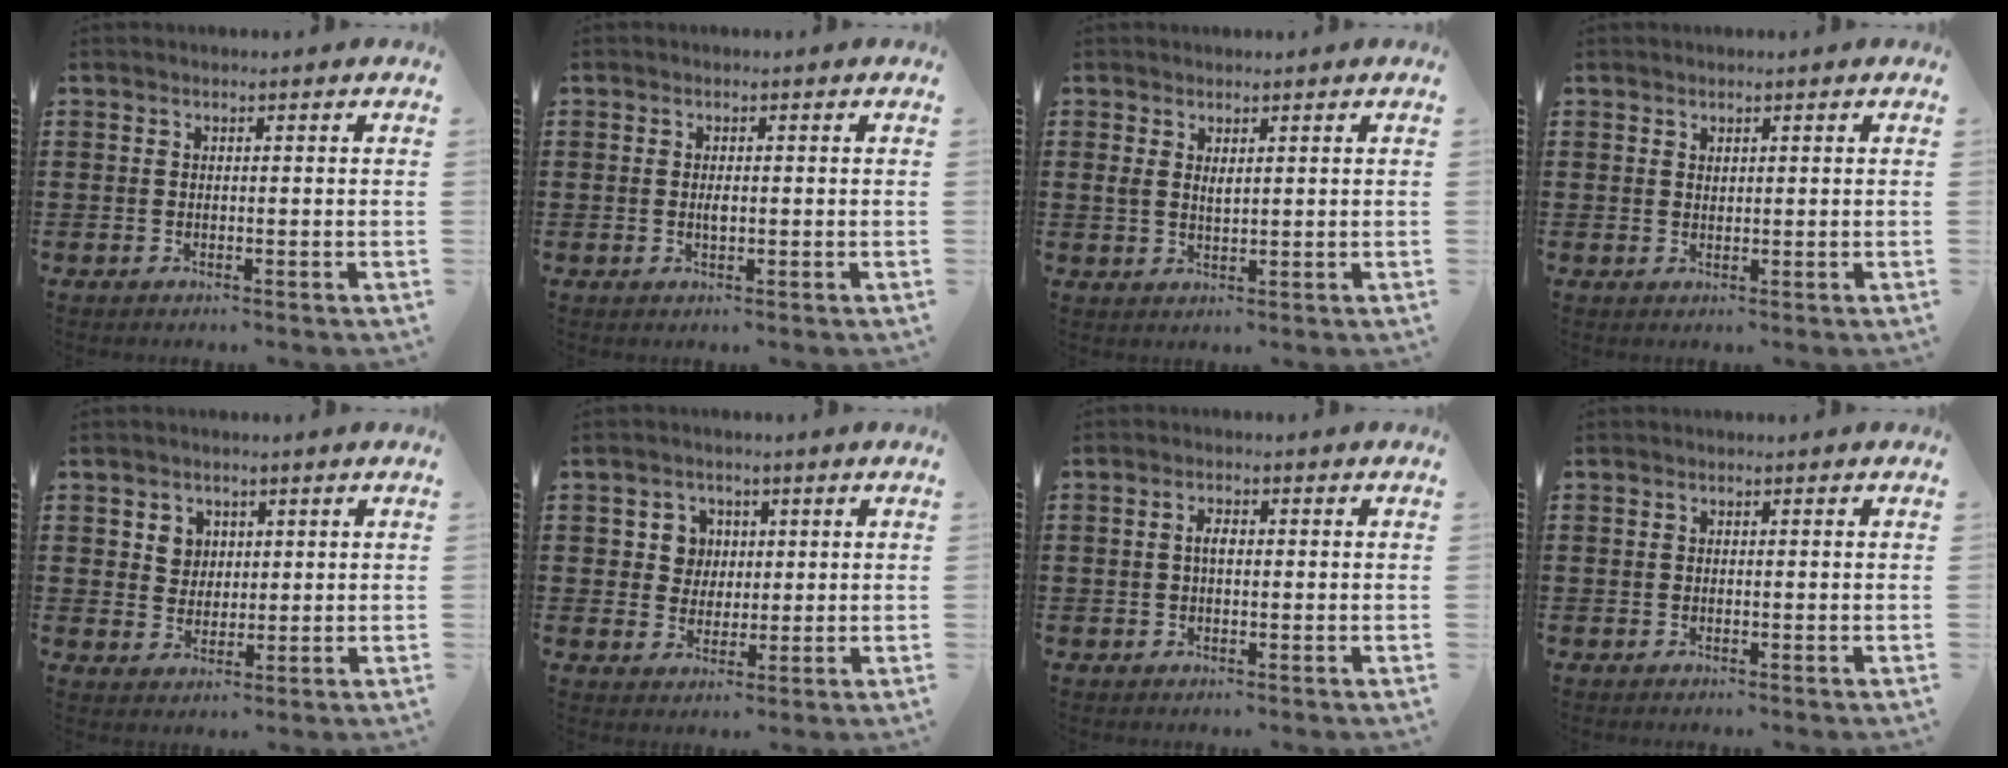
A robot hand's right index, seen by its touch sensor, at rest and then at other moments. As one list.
[{"total": 1.3, "force": [-0.1, 0.5, 1.2], "torque": [-0.023, 0.003, -0.002]}, {"total": 1.8, "force": [0.9, 0.9, 1.2], "torque": [-0.026, 0.004, 0.017]}, {"total": 0.9, "force": [0.8, 0.4, 0.1], "torque": [-0.003, 0.002, 0.016]}, {"total": 3.4, "force": [1.5, 3.0, 0.8], "torque": [-0.021, 0.008, 0.026]}, {"total": 4.5, "force": [1.2, 4.1, 1.4], "torque": [-0.046, 0.015, 0.020]}, {"total": 2.1, "force": [0.1, 0.9, 1.9], "torque": [-0.037, 0.005, 0.000]}, {"total": 0.0}]